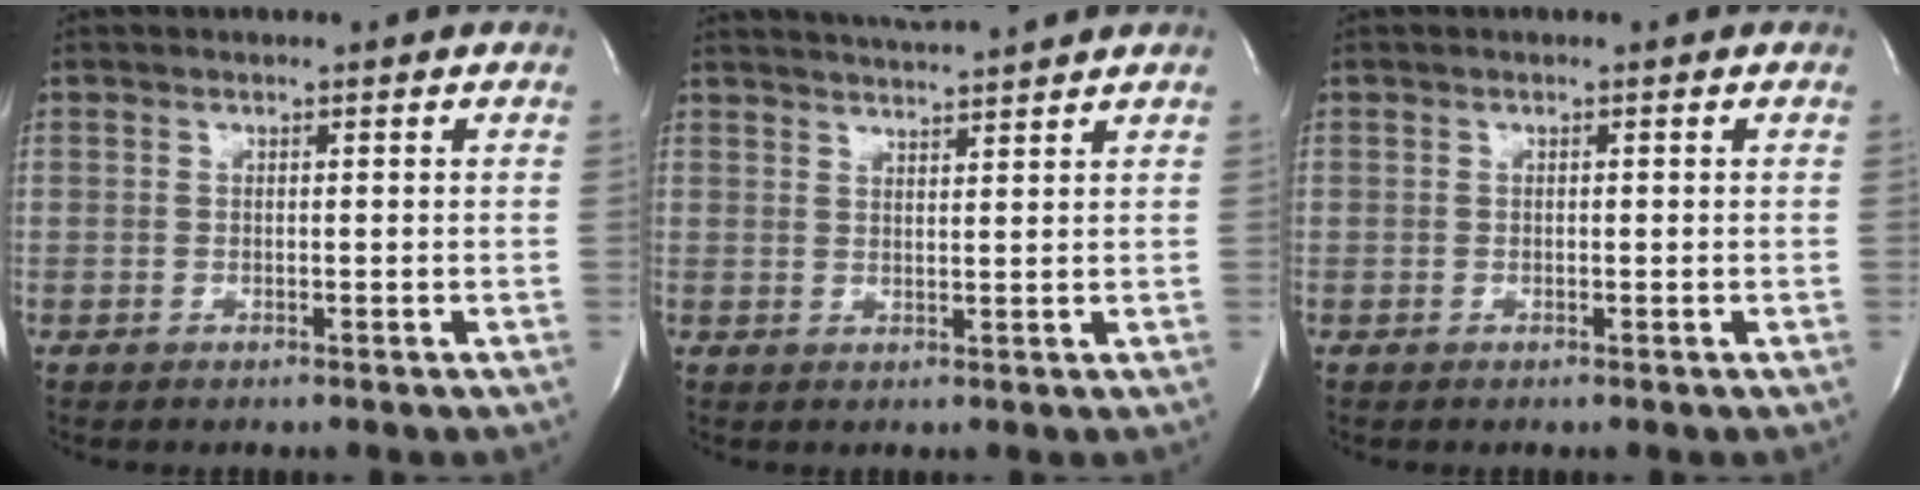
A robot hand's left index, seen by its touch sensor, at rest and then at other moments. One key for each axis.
{"total": 6.3, "fx": 6.0, "fy": -1.1, "fz": 1.8, "tx": -0.035, "ty": 0.008, "tz": 0.092}
{"total": 0.0}